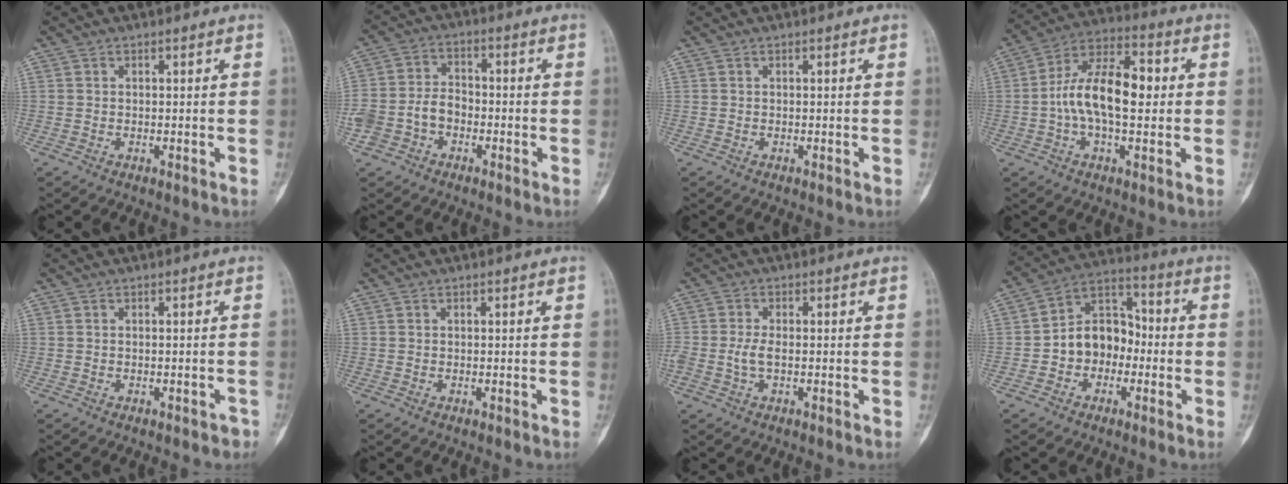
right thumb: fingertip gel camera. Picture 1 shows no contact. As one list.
[{"total": 9.8, "force": [-3.2, 6.9, 6.2], "torque": [-0.126, 0.037, -0.063]}, {"total": 0.0}, {"total": 15.2, "force": [0.4, 7.6, 13.2], "torque": [-0.224, 0.029, -0.002]}, {"total": 1.6, "force": [-1.3, 0.7, 0.8], "torque": [-0.014, 0.007, -0.010]}, {"total": 0.0}, {"total": 3.0, "force": [-0.5, 1.5, 2.6], "torque": [-0.064, 0.005, -0.010]}, {"total": 11.4, "force": [-1.9, 8.7, 7.1], "torque": [-0.081, 0.047, -0.046]}]